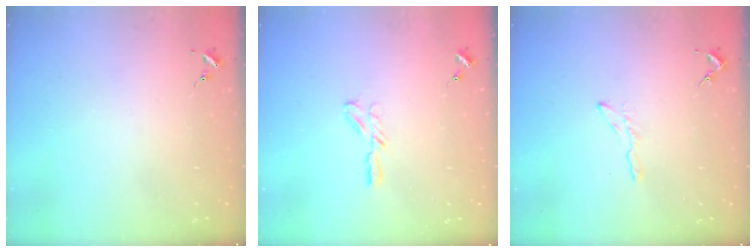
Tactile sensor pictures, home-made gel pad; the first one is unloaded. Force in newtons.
{"total": 4.4, "press": 4.3, "slide": 0.4}
{"total": 3.4, "press": 3.4, "slide": 0.4}